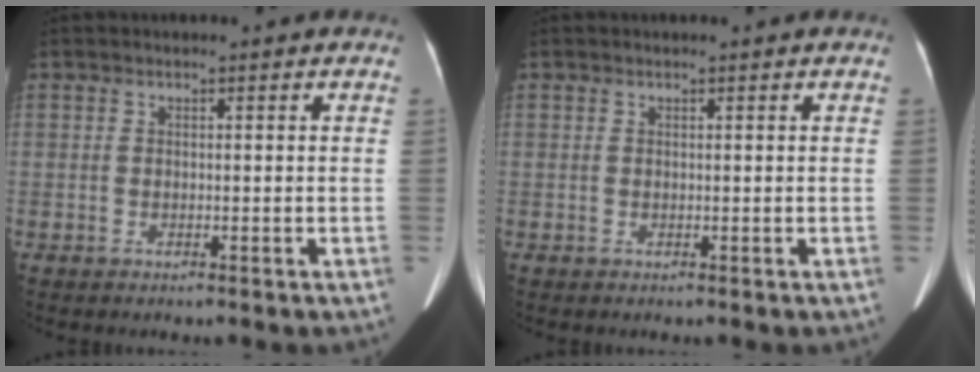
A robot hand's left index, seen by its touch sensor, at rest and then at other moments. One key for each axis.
{"total": 0.0}